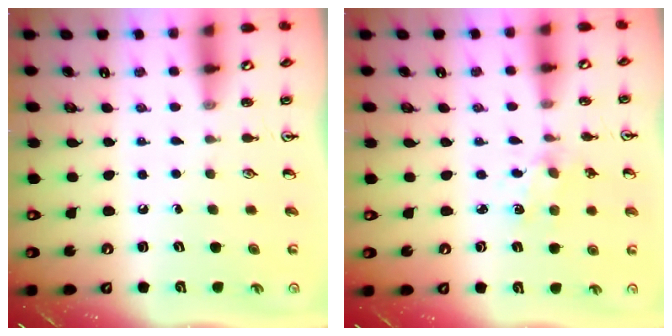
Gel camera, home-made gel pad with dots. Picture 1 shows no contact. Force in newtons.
{"total": 2.0, "press": 2.0, "slide": 0.4}